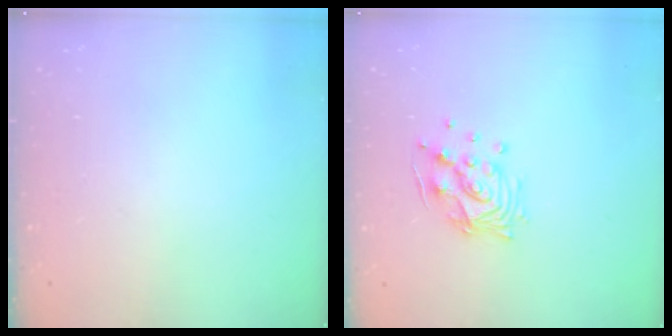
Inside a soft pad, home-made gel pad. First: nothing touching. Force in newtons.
{"total": 12.0, "press": 11.9, "slide": 1.2}